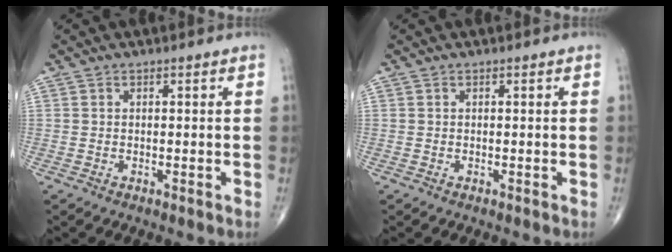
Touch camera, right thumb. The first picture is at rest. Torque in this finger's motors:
{"motor_torque": [0.00, 0.00, 0.00, 0.00, 0.04]}